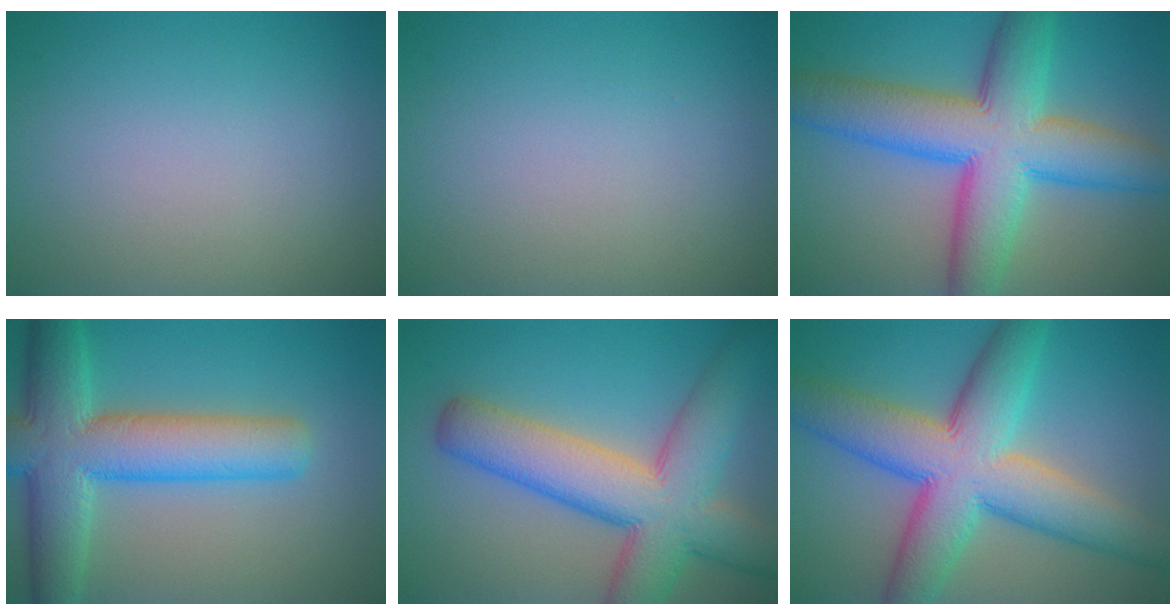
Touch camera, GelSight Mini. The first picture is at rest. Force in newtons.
{"total": 0.0}
{"total": 11.6, "press": 11.6, "slide": 0.3}
{"total": 9.6, "press": 9.6, "slide": 0.5}
{"total": 10.6, "press": 10.5, "slide": 0.4}
{"total": 11.1, "press": 11.1, "slide": 0.3}